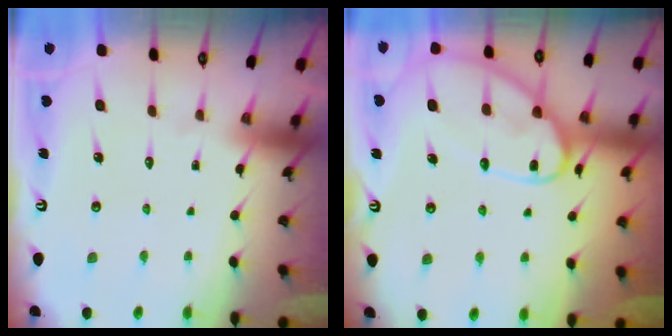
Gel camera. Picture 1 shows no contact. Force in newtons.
{"total": 14.8, "press": 14.7, "slide": 1.3}